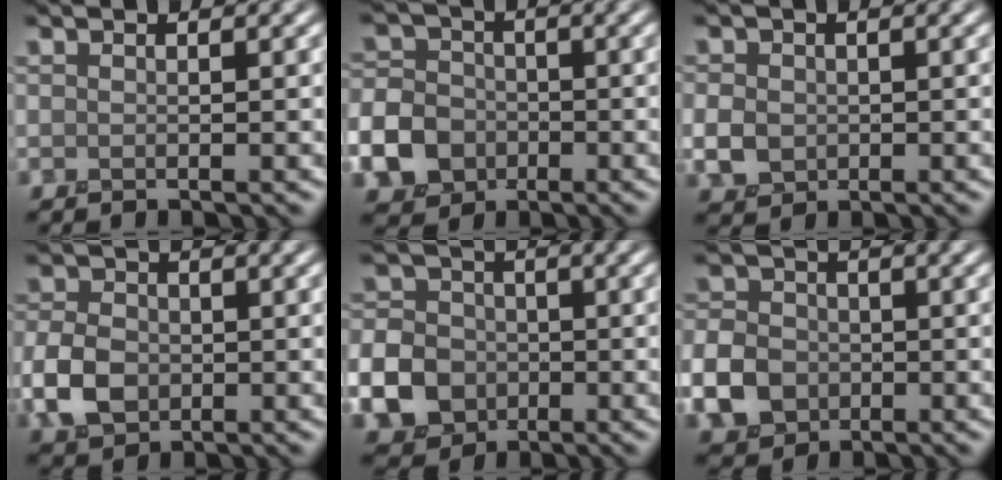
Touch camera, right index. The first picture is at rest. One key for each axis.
{"total": 8.8, "fx": -3.7, "fy": 7.3, "fz": 3.0, "tx": -0.073, "ty": -0.026, "tz": -0.091}
{"total": 2.4, "fx": -0.2, "fy": 2.1, "fz": 1.2, "tx": -0.027, "ty": 0.001, "tz": -0.006}
{"total": 4.2, "fx": -1.0, "fy": 3.2, "fz": 2.6, "tx": -0.062, "ty": -0.001, "tz": -0.025}
{"total": 11.4, "fx": -4.1, "fy": 9.9, "fz": 3.8, "tx": -0.096, "ty": -0.027, "tz": -0.102}
{"total": 4.7, "fx": -1.5, "fy": 3.9, "fz": 2.3, "tx": -0.056, "ty": 0.001, "tz": -0.039}